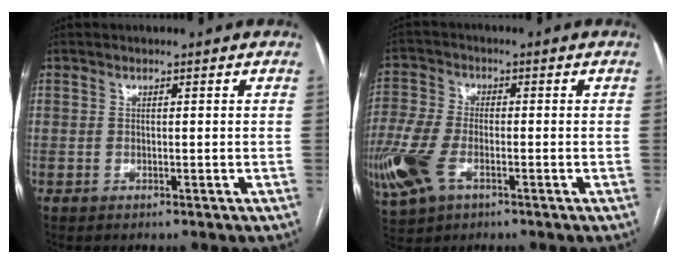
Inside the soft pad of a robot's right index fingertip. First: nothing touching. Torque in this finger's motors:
{"motor_torque": [0.84, -0.47, 0.55, 0.21]}